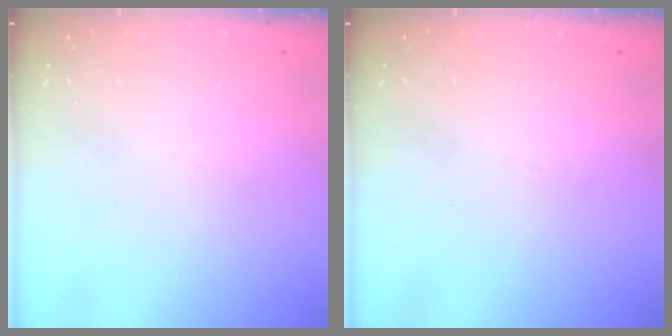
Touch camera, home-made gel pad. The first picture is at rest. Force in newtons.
{"total": 0.0}